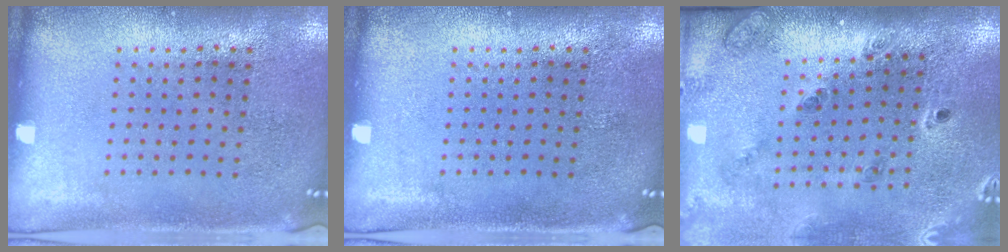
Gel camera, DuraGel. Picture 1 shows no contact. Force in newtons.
{"total": 0.0}
{"total": 1.7, "press": 1.6, "slide": 0.5}